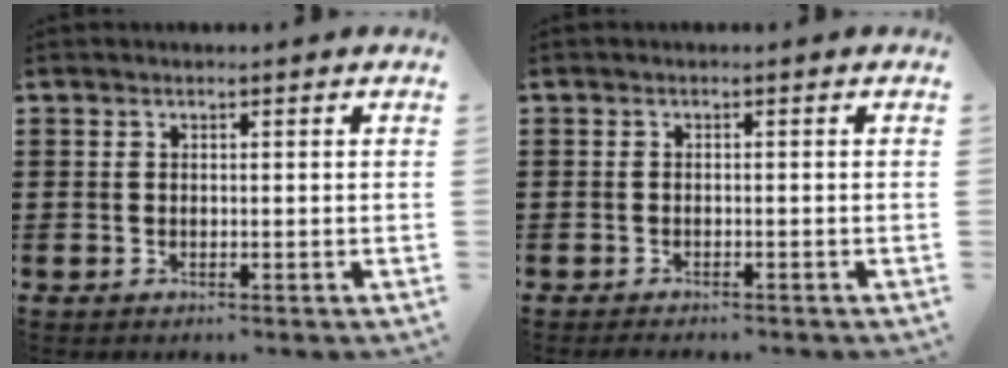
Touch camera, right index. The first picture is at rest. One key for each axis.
{"total": 1.0, "fx": -0.9, "fy": 0.0, "fz": 0.1, "tx": -0.003, "ty": 0.000, "tz": -0.019}